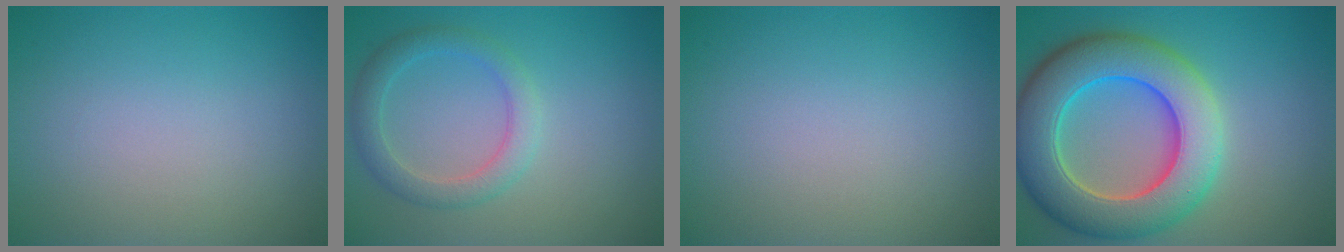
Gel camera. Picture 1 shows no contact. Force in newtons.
{"total": 2.9, "press": 2.9, "slide": 0.1}
{"total": 0.0}
{"total": 10.4, "press": 10.3, "slide": 0.7}